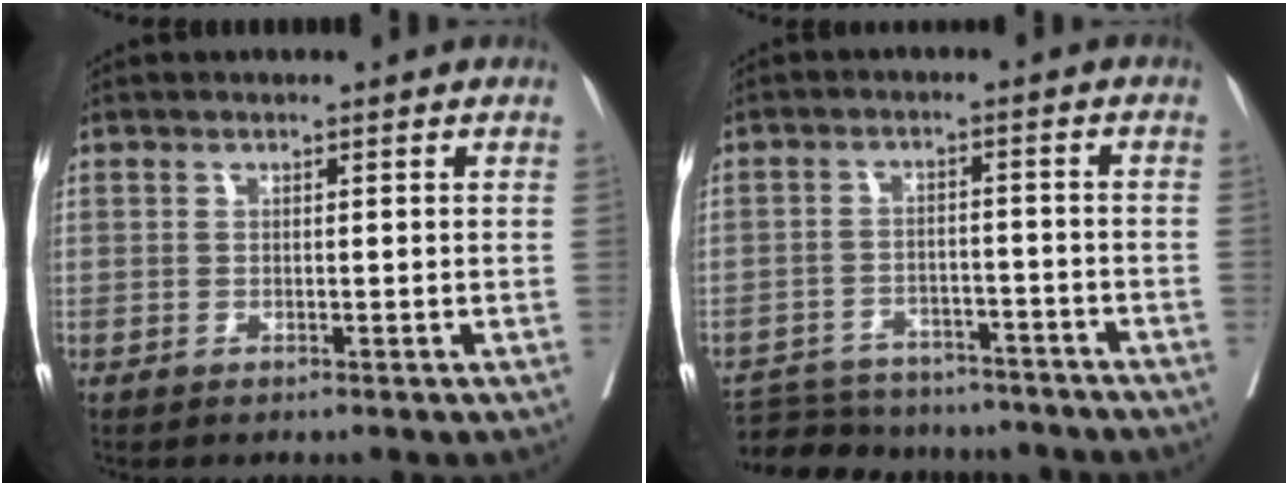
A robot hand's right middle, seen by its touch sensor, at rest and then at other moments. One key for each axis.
{"total": 16.9, "fx": -14.9, "fy": 6.0, "fz": 5.2, "tx": -0.120, "ty": 0.003, "tz": -0.199}